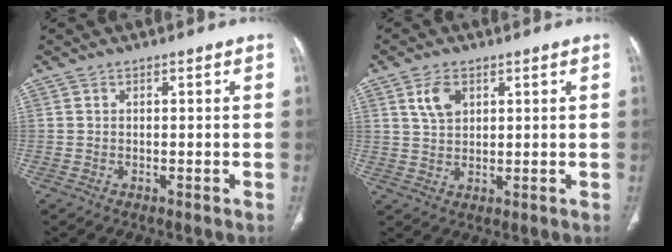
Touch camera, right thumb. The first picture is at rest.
{"total": 5.0, "force": [2.2, 3.1, 3.2], "torque": [-0.051, -0.008, 0.047]}